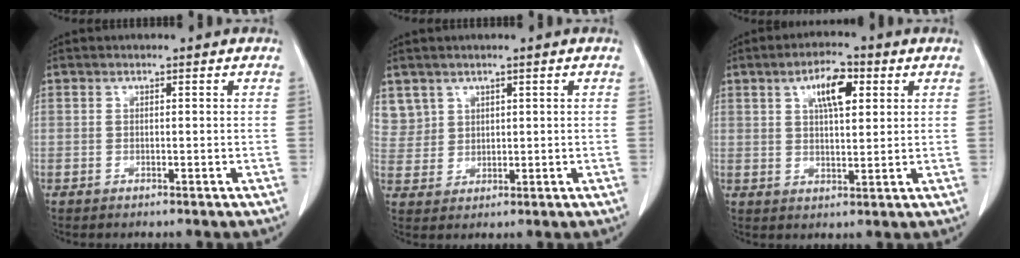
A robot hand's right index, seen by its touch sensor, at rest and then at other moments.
{"total": 5.0, "force": [3.1, 3.9, -0.1], "torque": [0.013, 0.005, 0.067]}
{"total": 6.8, "force": [2.8, 2.4, 5.7], "torque": [-0.098, 0.008, 0.046]}